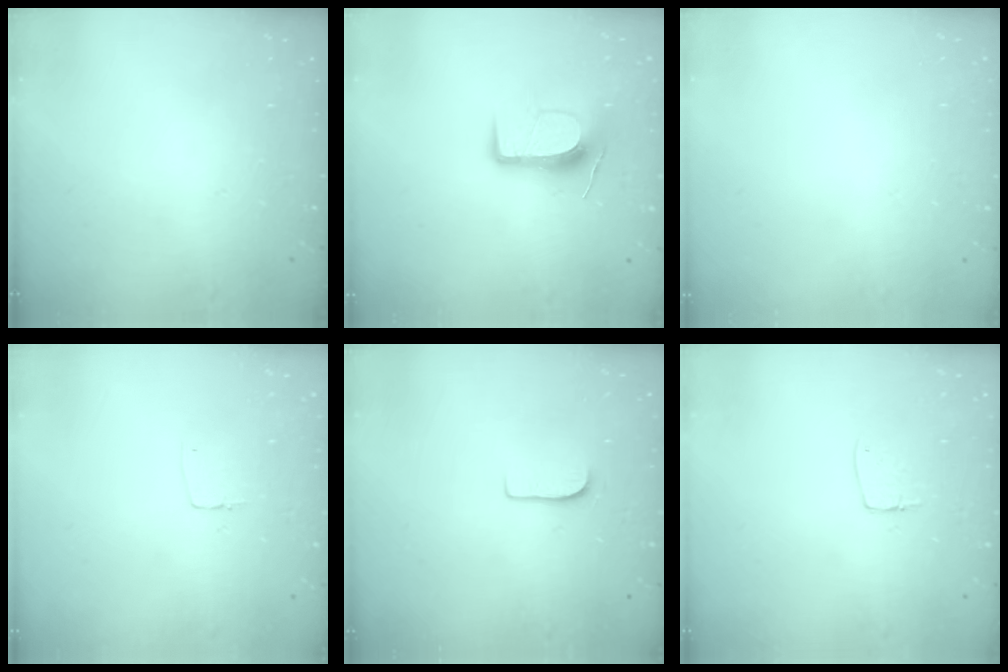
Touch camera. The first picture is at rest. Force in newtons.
{"total": 10.9, "press": 10.9, "slide": 0.2}
{"total": 0.0}
{"total": 3.8, "press": 3.8, "slide": 0.2}
{"total": 6.1, "press": 6.1, "slide": 0.5}
{"total": 5.5, "press": 5.5, "slide": 0.3}